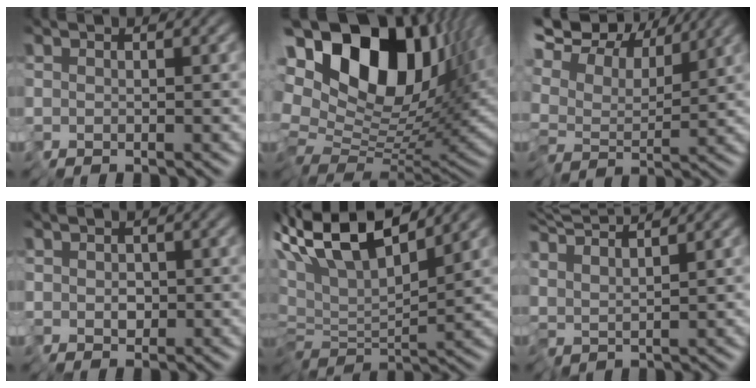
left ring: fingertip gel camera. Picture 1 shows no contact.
{"total": 18.0, "force": [6.9, 10.3, 13.1], "torque": [-0.255, 0.041, 0.118]}
{"total": 9.9, "force": [6.3, 5.2, 5.4], "torque": [-0.134, 0.031, 0.088]}
{"total": 1.9, "force": [0.0, 1.7, 0.8], "torque": [-0.005, 0.001, -0.006]}
{"total": 9.6, "force": [5.8, 2.2, 7.3], "torque": [-0.156, 0.018, 0.103]}
{"total": 4.8, "force": [4.7, -0.2, 0.9], "torque": [-0.040, 0.020, 0.095]}